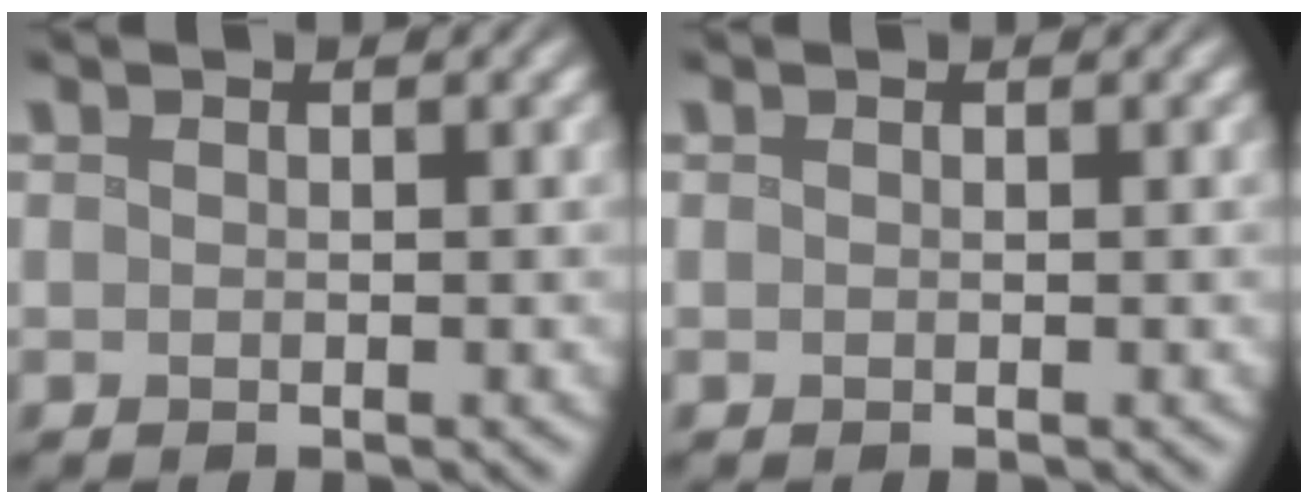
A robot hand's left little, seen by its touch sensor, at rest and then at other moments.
{"total": 0.0}